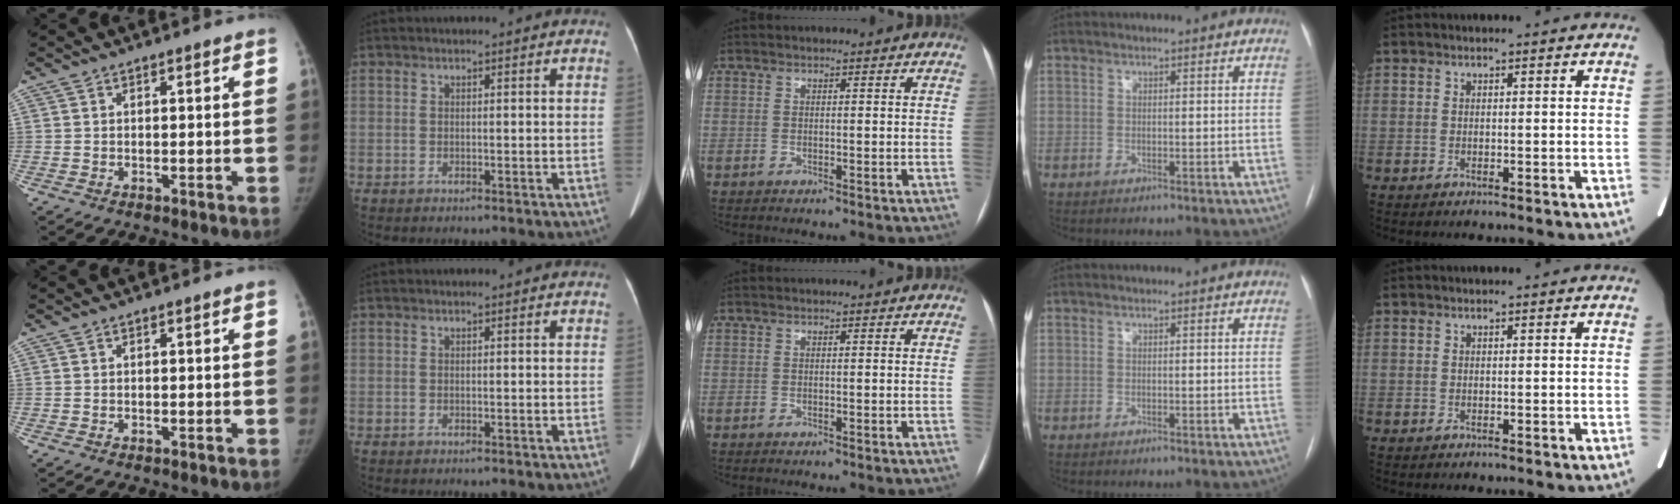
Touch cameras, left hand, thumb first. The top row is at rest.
{}